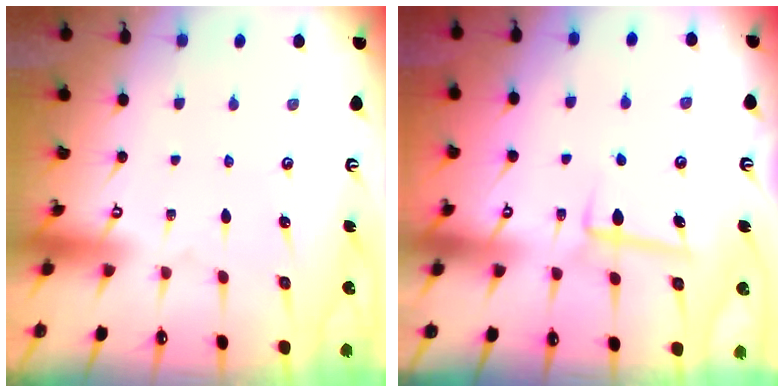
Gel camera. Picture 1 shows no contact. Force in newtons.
{"total": 6.5, "press": 6.4, "slide": 1.5}